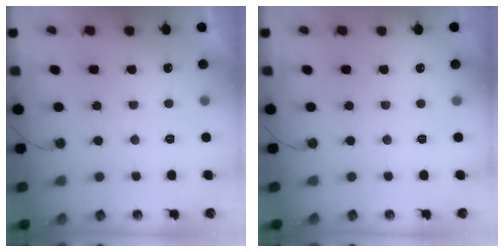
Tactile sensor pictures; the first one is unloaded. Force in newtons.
{"total": 0.0}